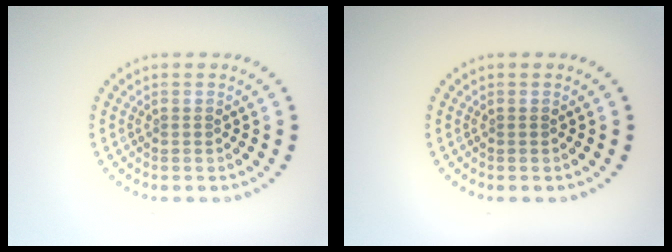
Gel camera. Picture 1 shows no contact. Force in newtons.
{"total": 0.0}